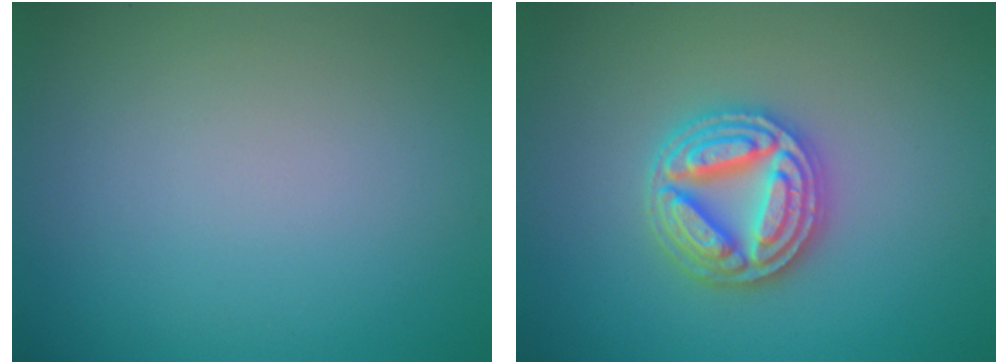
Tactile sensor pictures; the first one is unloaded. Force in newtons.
{"total": 5.0, "press": 4.9, "slide": 0.9}